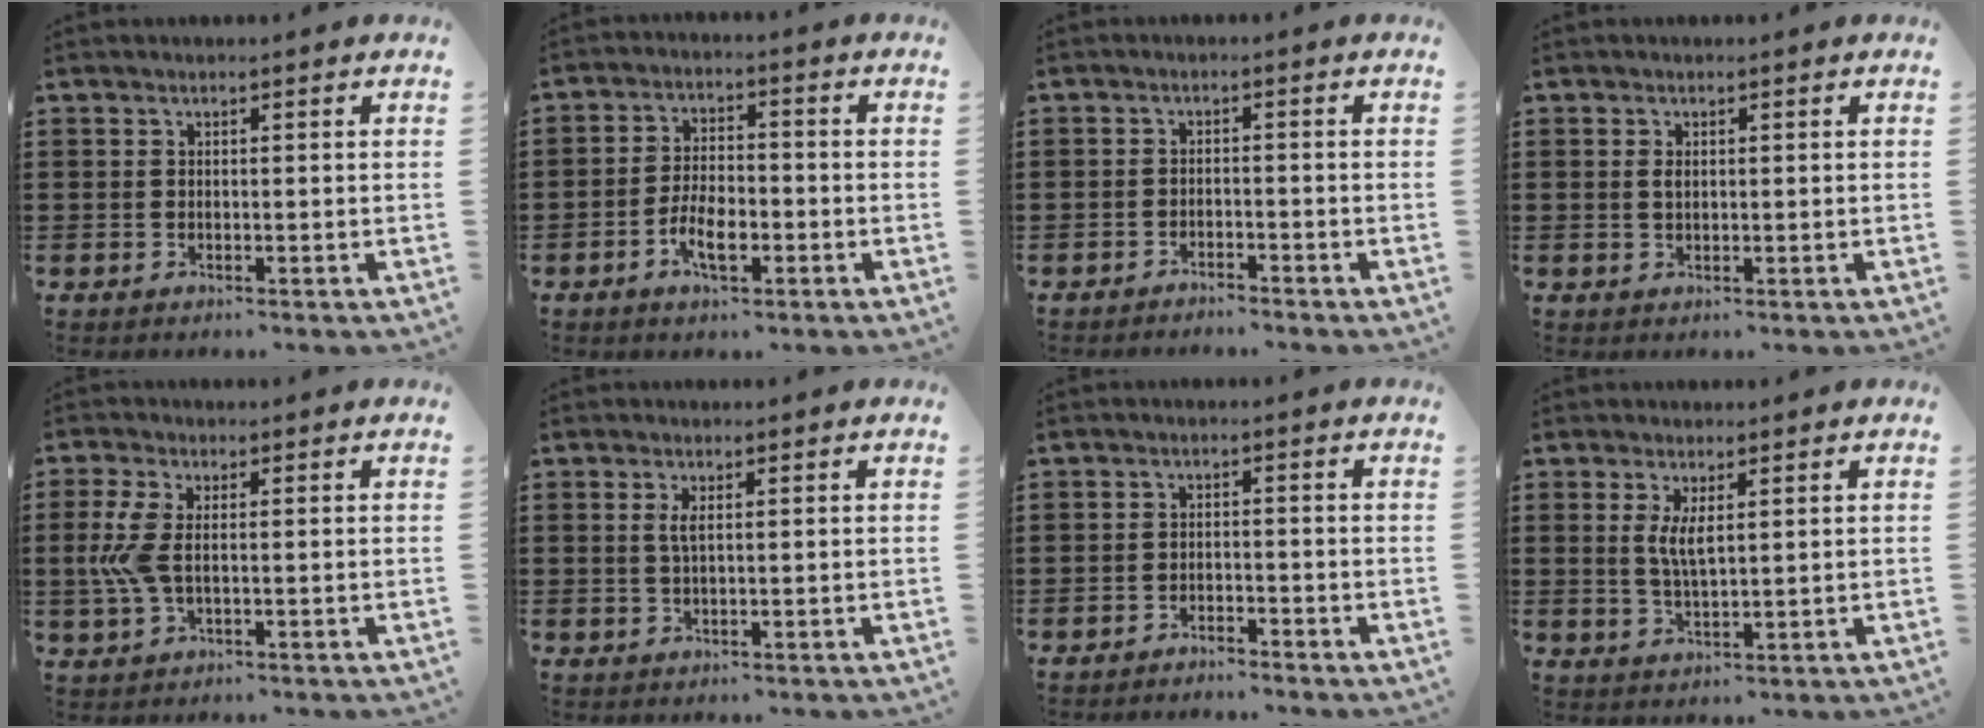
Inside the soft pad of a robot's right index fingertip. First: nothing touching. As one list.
[{"total": 5.7, "force": [-2.4, 2.7, 4.4], "torque": [-0.095, 0.002, -0.048]}, {"total": 1.7, "force": [-1.7, -0.1, 0.0], "torque": [-0.005, 0.002, -0.036]}, {"total": 1.2, "force": [0.2, 0.6, 1.0], "torque": [-0.022, 0.003, 0.003]}, {"total": 5.7, "force": [0.0, 2.6, 5.1], "torque": [-0.129, -0.004, -0.009]}, {"total": 1.9, "force": [0.4, 0.4, 1.8], "torque": [-0.036, 0.002, 0.006]}, {"total": 1.9, "force": [-1.9, 0.0, 0.0], "torque": [-0.006, 0.000, -0.041]}, {"total": 3.8, "force": [1.1, 1.1, 3.4], "torque": [-0.071, 0.003, 0.017]}]